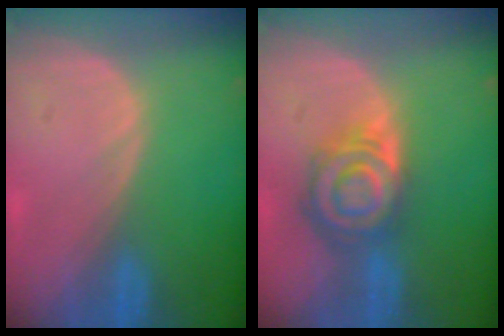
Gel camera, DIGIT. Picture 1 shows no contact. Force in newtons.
{"total": 8.0, "press": 7.1, "slide": 3.8}